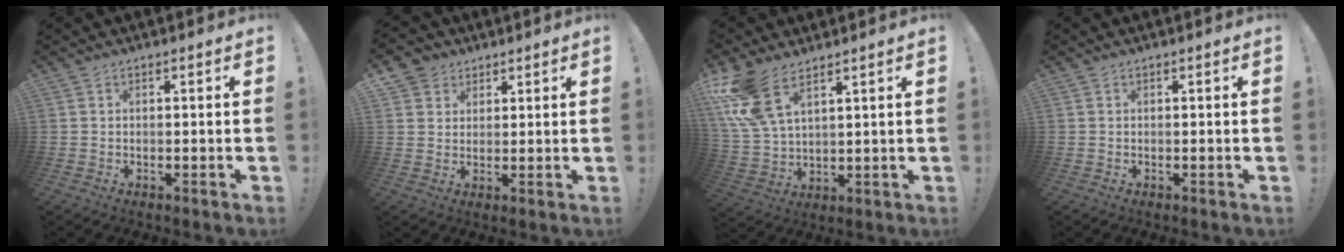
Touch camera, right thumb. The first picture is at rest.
{"total": 5.0, "force": [2.7, 4.2, 0.3], "torque": [-0.004, -0.017, 0.053]}
{"total": 13.0, "force": [8.0, 6.1, 8.2], "torque": [-0.174, -0.033, 0.154]}
{"total": 0.0}